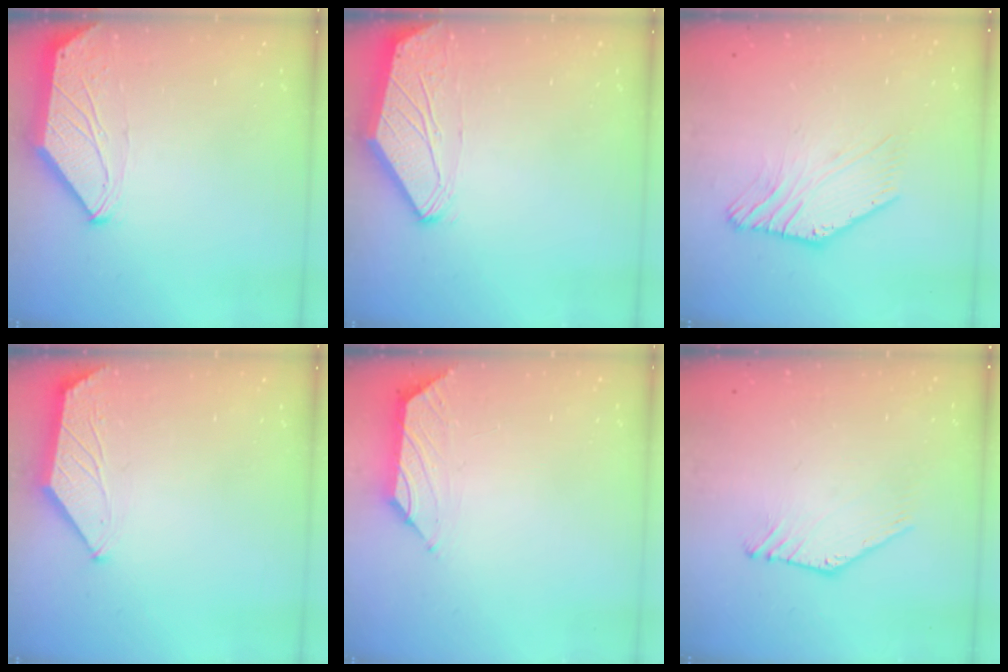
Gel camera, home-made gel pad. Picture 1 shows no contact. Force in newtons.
{"total": 0.0}
{"total": 3.5, "press": 3.4, "slide": 0.7}
{"total": 1.4, "press": 1.4, "slide": 0.2}
{"total": 0.6, "press": 0.4, "slide": 0.4}
{"total": 2.0, "press": 2.0, "slide": 0.0}